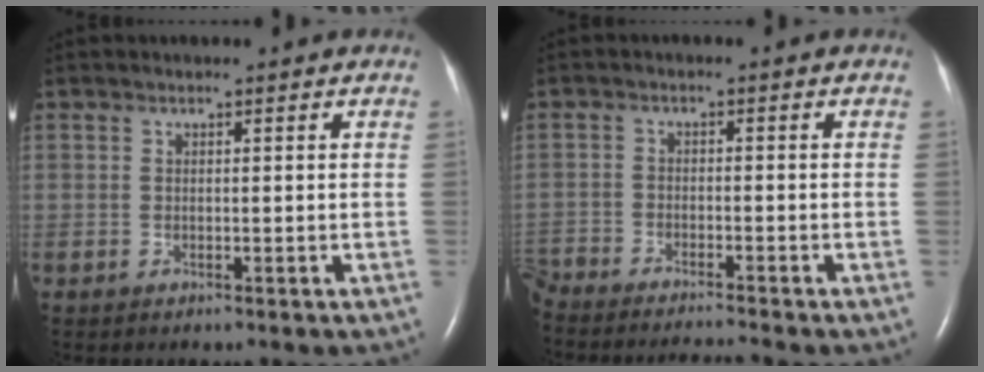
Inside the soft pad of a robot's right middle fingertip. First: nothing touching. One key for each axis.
{"total": 8.6, "fx": -8.2, "fy": -0.2, "fz": 2.5, "tx": -0.040, "ty": -0.006, "tz": -0.139}